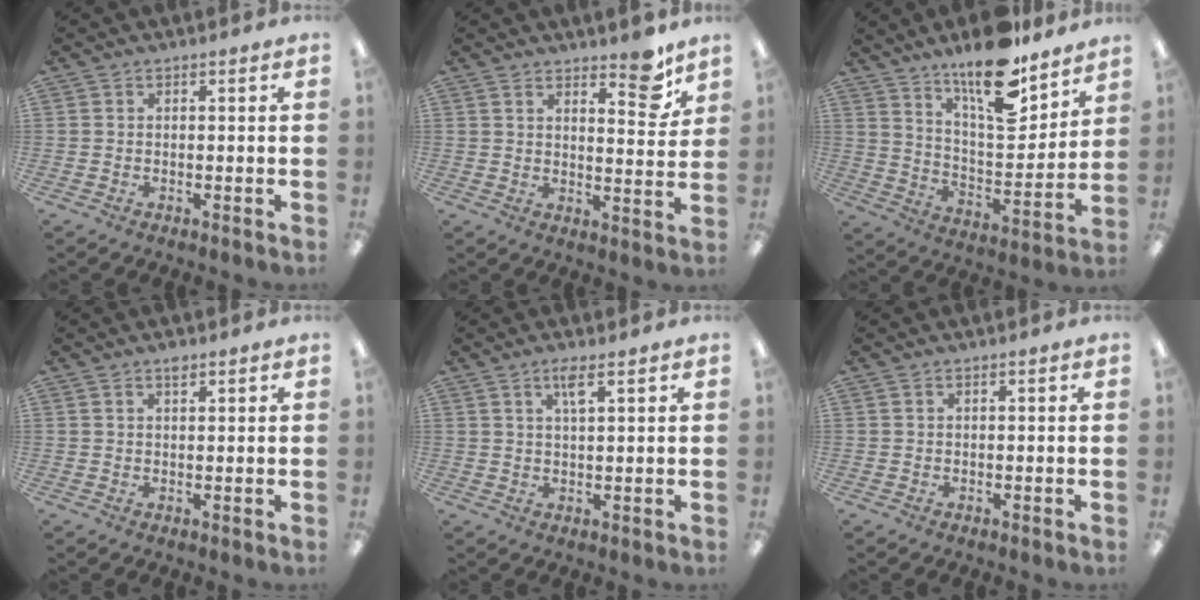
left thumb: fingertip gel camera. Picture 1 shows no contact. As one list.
[{"total": 8.3, "force": [6.2, 2.7, 4.8], "torque": [-0.055, -0.037, 0.100]}, {"total": 17.2, "force": [13.3, 5.2, 9.5], "torque": [-0.151, -0.094, 0.223]}, {"total": 1.8, "force": [1.3, 0.6, 1.1], "torque": [-0.016, -0.003, 0.022]}, {"total": 3.5, "force": [2.3, 0.4, 2.7], "torque": [-0.061, 0.002, 0.038]}, {"total": 0.0}]